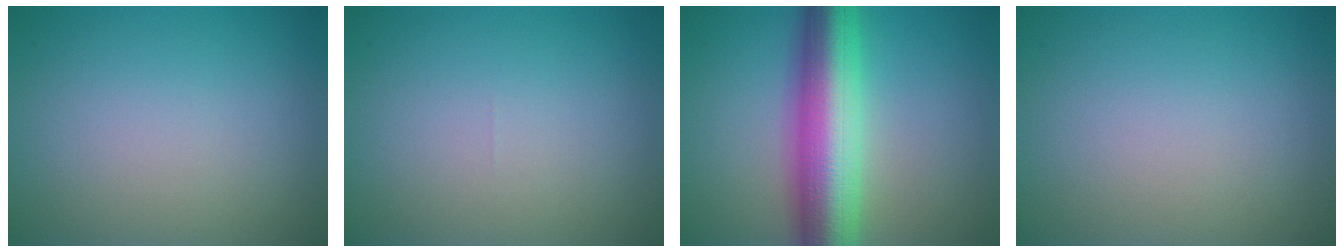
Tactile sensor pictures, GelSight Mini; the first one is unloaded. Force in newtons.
{"total": 0.0}
{"total": 10.3, "press": 10.3, "slide": 0.2}
{"total": 0.0}